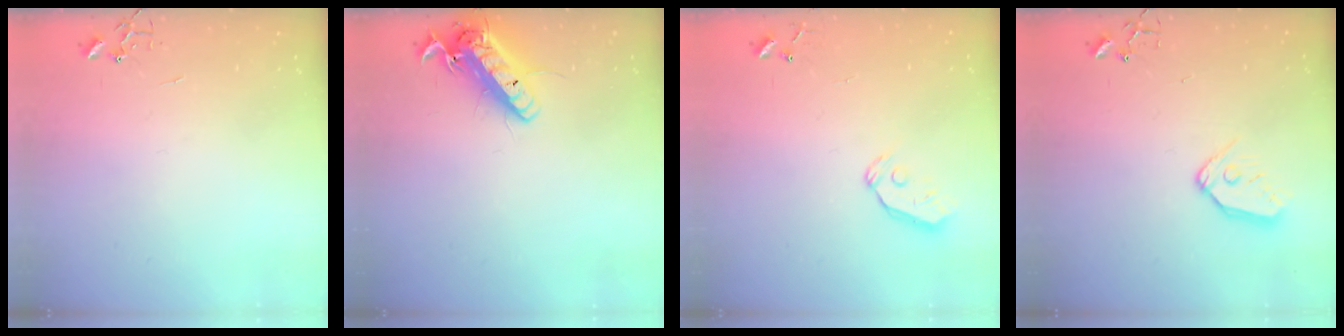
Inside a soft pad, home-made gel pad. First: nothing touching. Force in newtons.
{"total": 15.1, "press": 14.8, "slide": 3.3}
{"total": 5.3, "press": 5.3, "slide": 0.4}
{"total": 10.0, "press": 9.9, "slide": 1.1}